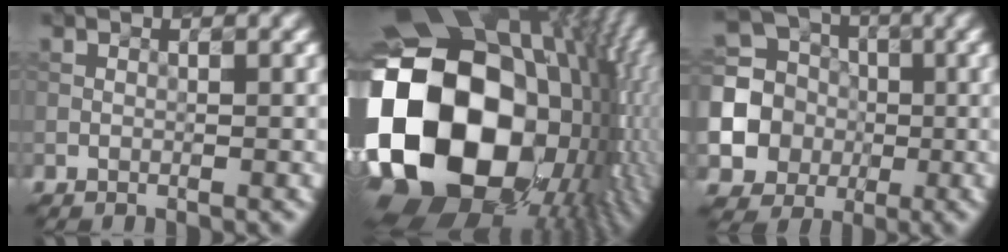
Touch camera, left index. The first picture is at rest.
{"total": 23.3, "force": [-2.6, 17.4, 15.2], "torque": [-0.305, -0.033, -0.042]}
{"total": 11.1, "force": [-1.2, 10.5, 3.4], "torque": [-0.111, -0.002, -0.037]}